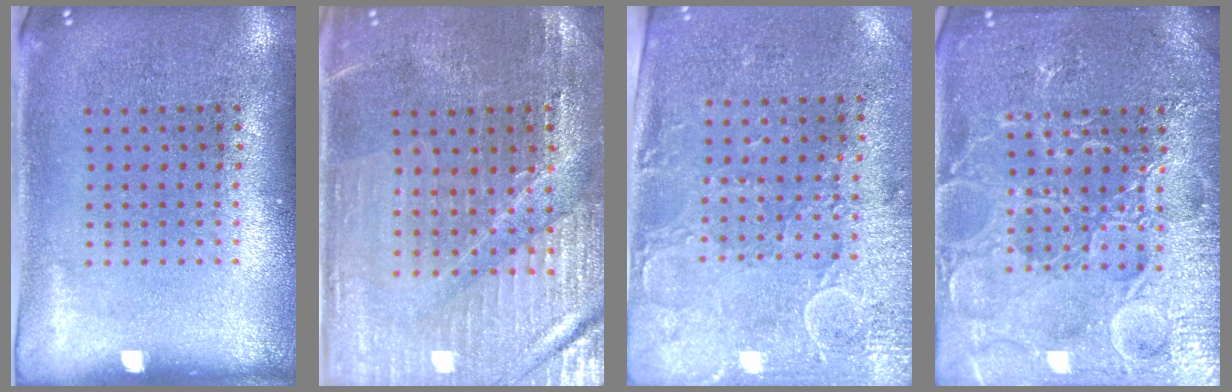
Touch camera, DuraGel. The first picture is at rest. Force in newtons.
{"total": 3.2, "press": 3.1, "slide": 0.4}
{"total": 2.9, "press": 2.4, "slide": 1.7}
{"total": 6.9, "press": 6.9, "slide": 0.9}